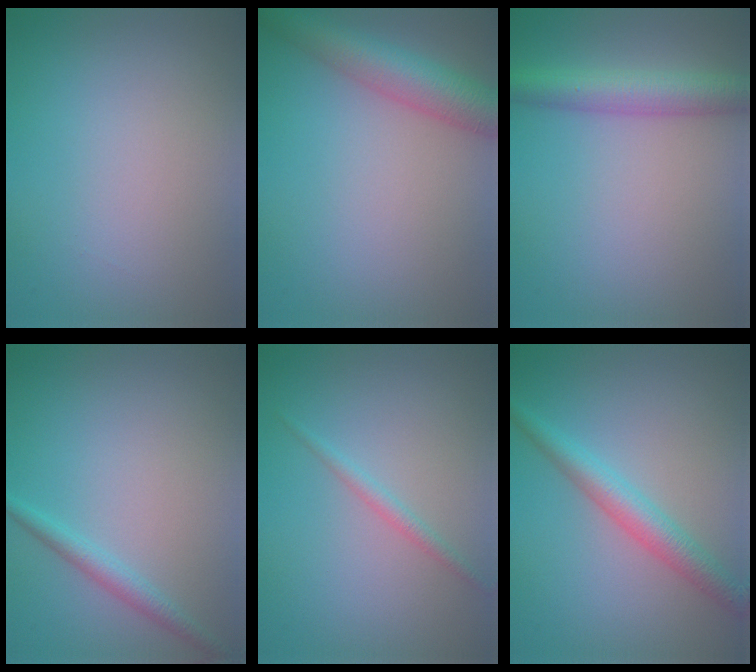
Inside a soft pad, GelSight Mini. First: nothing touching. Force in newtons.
{"total": 5.7, "press": 5.7, "slide": 0.2}
{"total": 4.5, "press": 4.4, "slide": 0.2}
{"total": 1.8, "press": 1.8, "slide": 0.1}
{"total": 1.2, "press": 1.2, "slide": 0.0}
{"total": 3.5, "press": 3.5, "slide": 0.1}